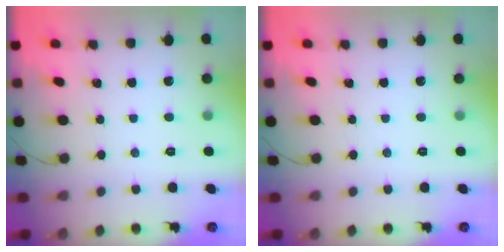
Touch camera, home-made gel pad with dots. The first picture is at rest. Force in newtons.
{"total": 0.0}